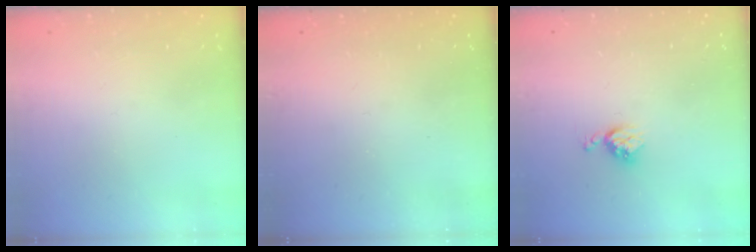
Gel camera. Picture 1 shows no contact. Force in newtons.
{"total": 0.0}
{"total": 4.2, "press": 4.2, "slide": 0.5}